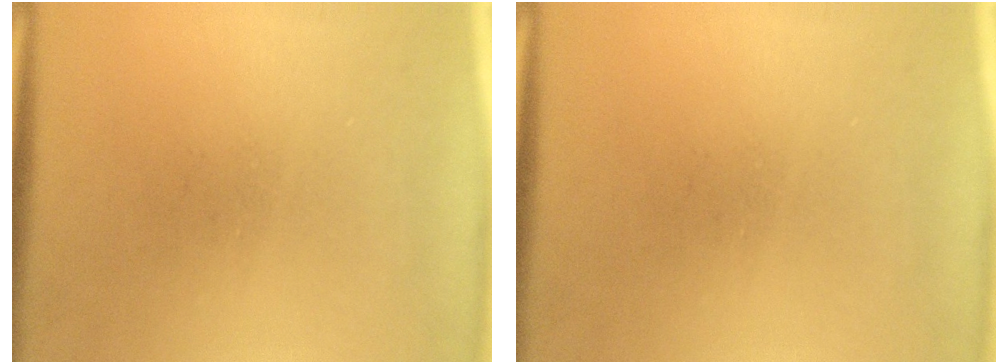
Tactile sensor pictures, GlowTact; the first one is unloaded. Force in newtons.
{"total": 0.0}